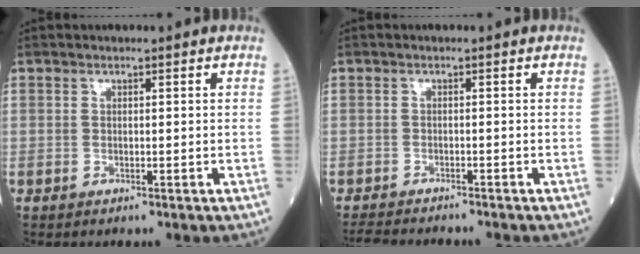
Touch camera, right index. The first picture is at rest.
{"total": 5.0, "force": [-4.8, 0.8, 1.3], "torque": [-0.020, -0.017, -0.080]}